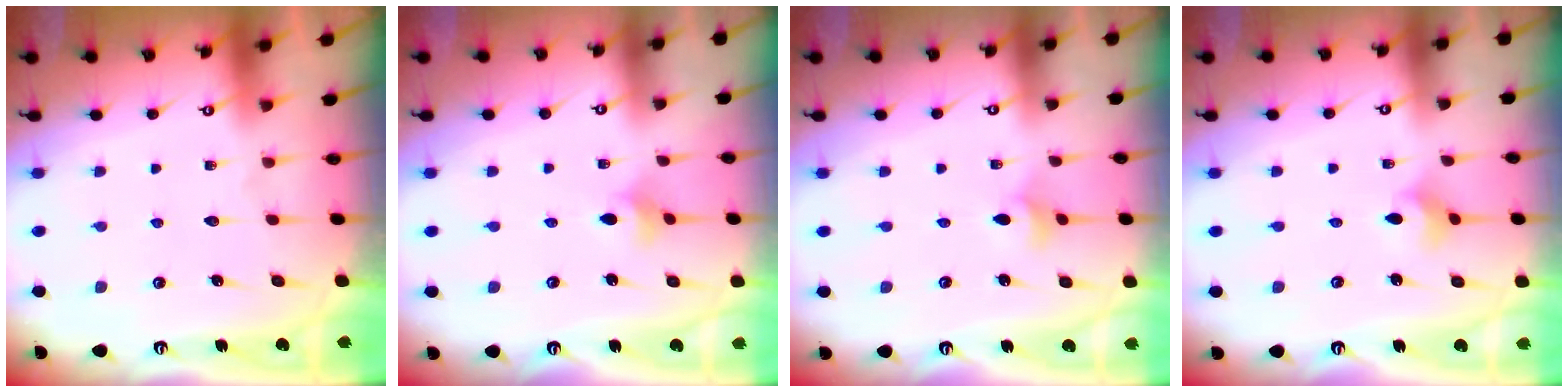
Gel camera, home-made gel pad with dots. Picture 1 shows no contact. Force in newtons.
{"total": 3.5, "press": 3.5, "slide": 0.5}
{"total": 3.0, "press": 2.9, "slide": 0.5}
{"total": 3.3, "press": 3.3, "slide": 0.2}